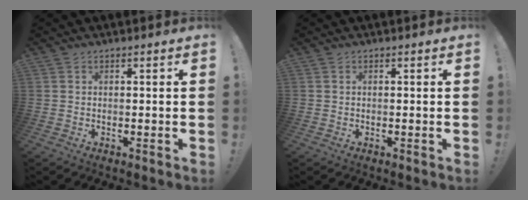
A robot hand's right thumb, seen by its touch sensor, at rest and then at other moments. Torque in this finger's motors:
{"motor_torque": [-0.03, -0.26, -0.07, 0.13, -0.06]}